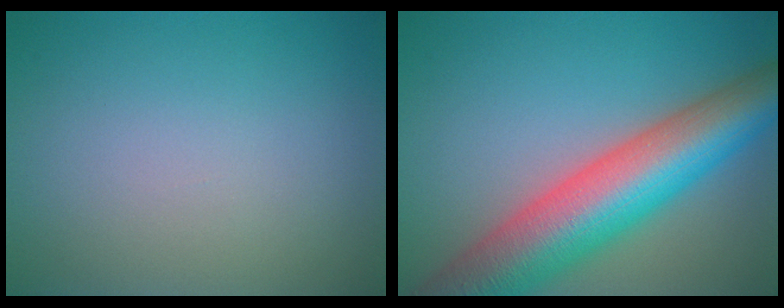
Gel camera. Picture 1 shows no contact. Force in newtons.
{"total": 11.9, "press": 11.9, "slide": 0.7}